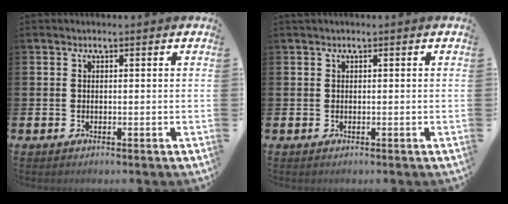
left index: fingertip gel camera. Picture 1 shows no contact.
{"total": 0.0}